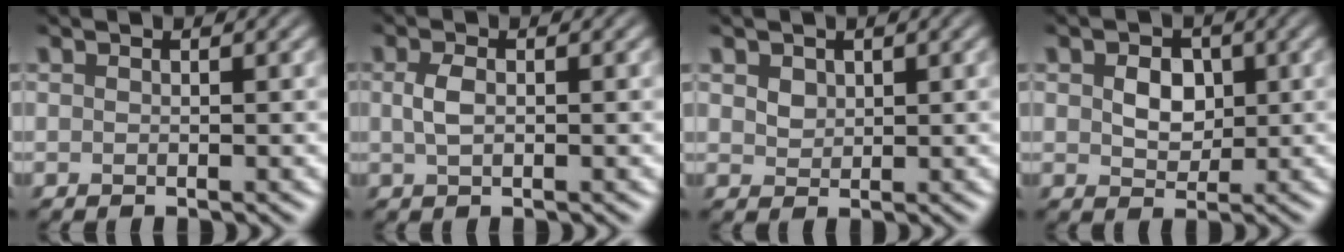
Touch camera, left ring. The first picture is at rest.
{"total": 1.7, "force": [0.1, 0.8, 1.5], "torque": [-0.037, 0.002, 0.000]}
{"total": 1.4, "force": [0.7, 1.1, 0.6], "torque": [-0.015, 0.001, 0.012]}
{"total": 3.0, "force": [0.5, 2.3, 1.9], "torque": [-0.037, -0.002, 0.006]}